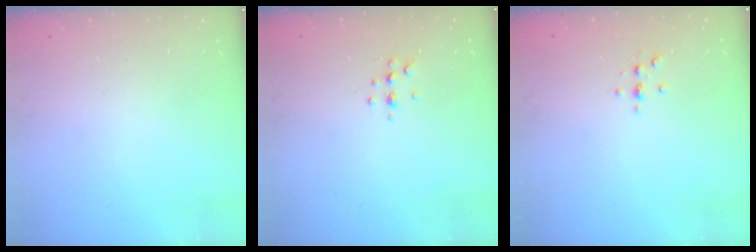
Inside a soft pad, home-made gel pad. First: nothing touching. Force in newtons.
{"total": 5.1, "press": 4.9, "slide": 1.4}
{"total": 2.4, "press": 2.4, "slide": 0.3}